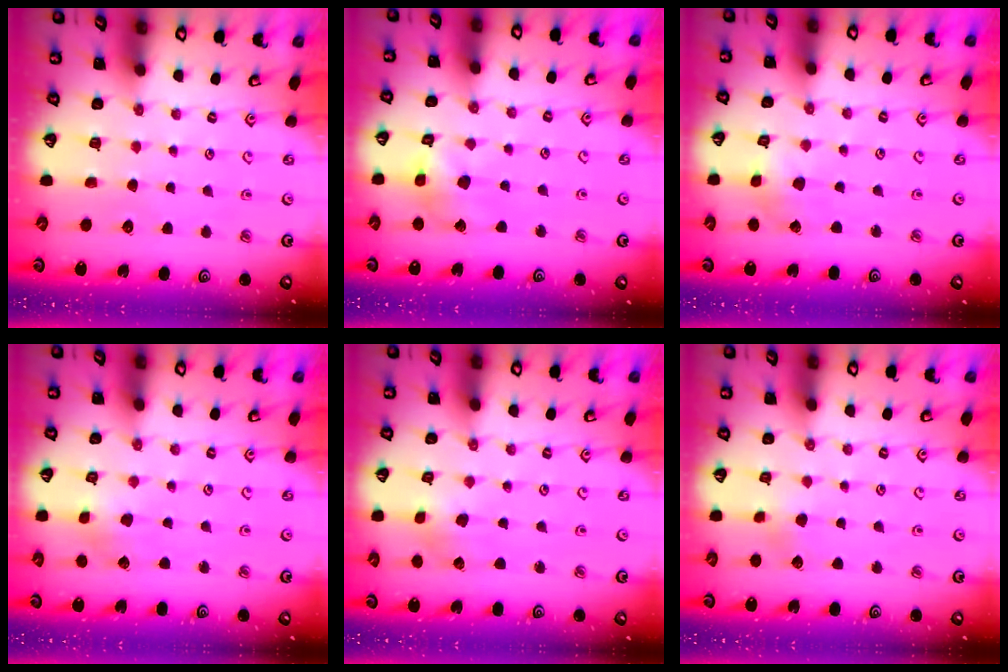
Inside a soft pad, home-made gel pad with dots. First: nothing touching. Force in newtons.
{"total": 9.6, "press": 9.5, "slide": 1.2}
{"total": 2.9, "press": 2.8, "slide": 0.3}
{"total": 3.5, "press": 3.5, "slide": 0.2}
{"total": 2.3, "press": 2.3, "slide": 0.6}
{"total": 3.0, "press": 3.0, "slide": 0.1}